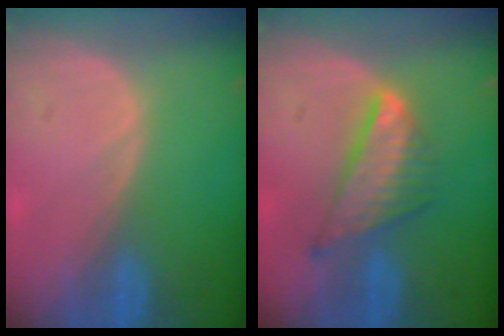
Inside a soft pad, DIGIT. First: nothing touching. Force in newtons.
{"total": 7.6, "press": 6.6, "slide": 3.7}